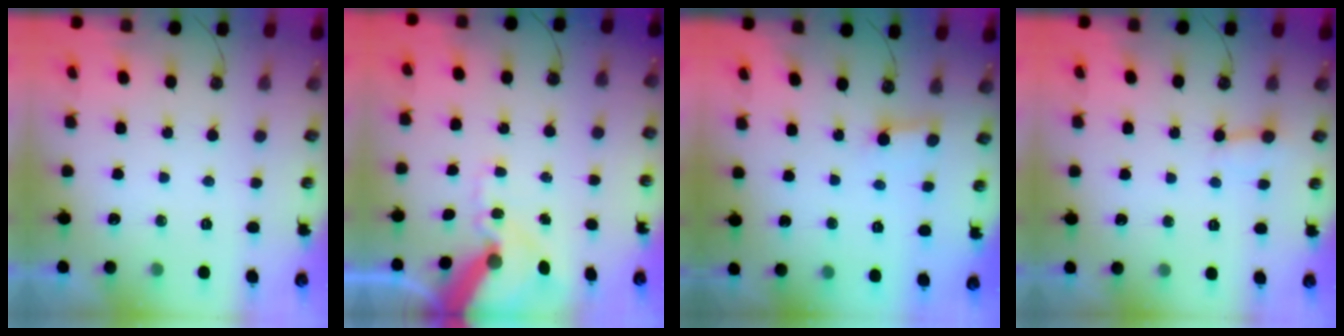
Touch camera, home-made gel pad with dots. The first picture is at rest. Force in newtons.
{"total": 13.7, "press": 13.5, "slide": 1.9}
{"total": 2.7, "press": 2.7, "slide": 0.1}
{"total": 3.9, "press": 3.9, "slide": 0.3}